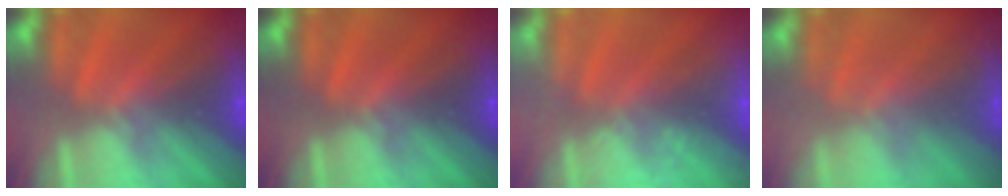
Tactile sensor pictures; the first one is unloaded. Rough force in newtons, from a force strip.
{"total": 0.0}
{"total": 2.3}
{"total": 1.8}